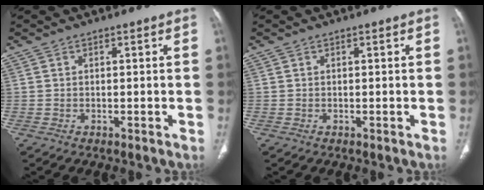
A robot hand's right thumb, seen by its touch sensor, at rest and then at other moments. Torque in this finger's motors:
{"motor_torque": [-0.02, 0.24, -0.27, 0.18, 0.07]}